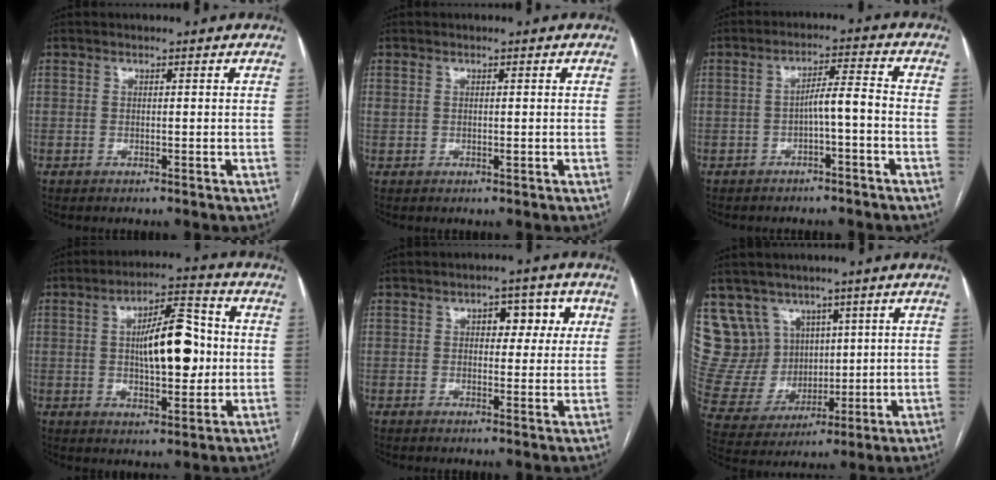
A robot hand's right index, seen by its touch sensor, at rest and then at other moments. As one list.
[{"total": 0.9, "force": [0.3, 0.5, 0.7], "torque": [-0.024, 0.008, 0.015]}, {"total": 4.3, "force": [-1.5, 0.3, 4.1], "torque": [-0.063, 0.019, -0.020]}, {"total": 11.7, "force": [0.7, 3.8, 11.0], "torque": [-0.180, 0.021, 0.015]}, {"total": 5.4, "force": [1.7, 3.0, 4.1], "torque": [-0.045, 0.018, 0.022]}, {"total": 12.3, "force": [7.1, 9.8, 2.0], "torque": [-0.063, 0.052, 0.166]}]